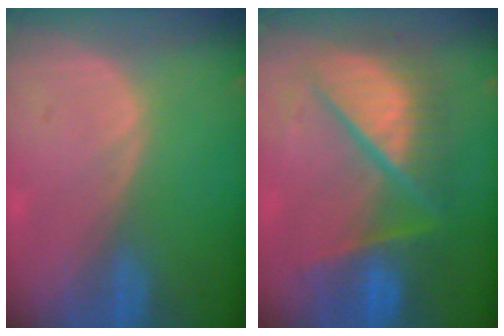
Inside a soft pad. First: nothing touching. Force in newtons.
{"total": 11.0, "press": 10.9, "slide": 1.1}